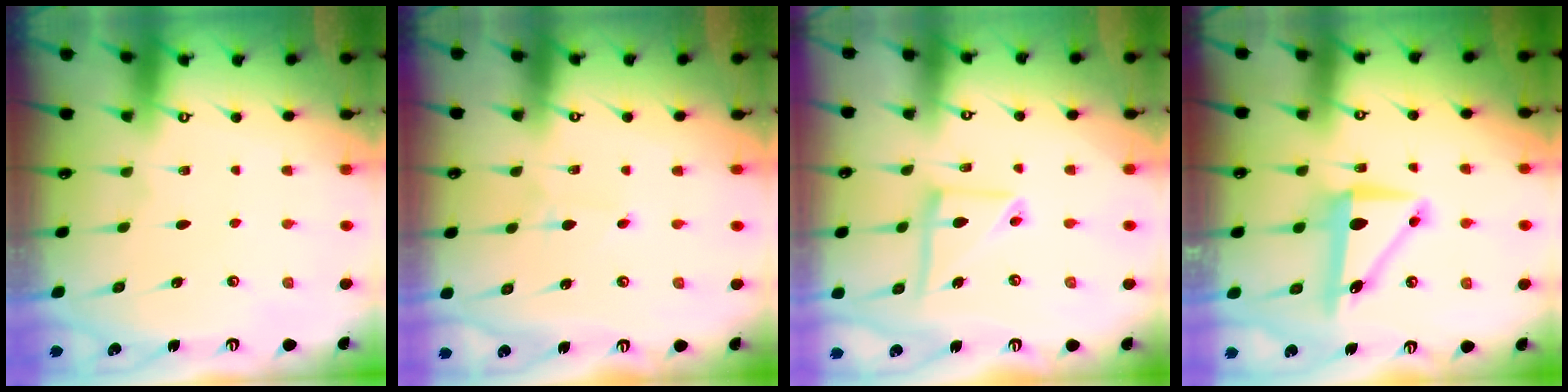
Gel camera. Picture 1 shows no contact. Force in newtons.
{"total": 1.4, "press": 1.4, "slide": 0.2}
{"total": 10.6, "press": 10.6, "slide": 0.9}
{"total": 8.1, "press": 8.0, "slide": 1.6}